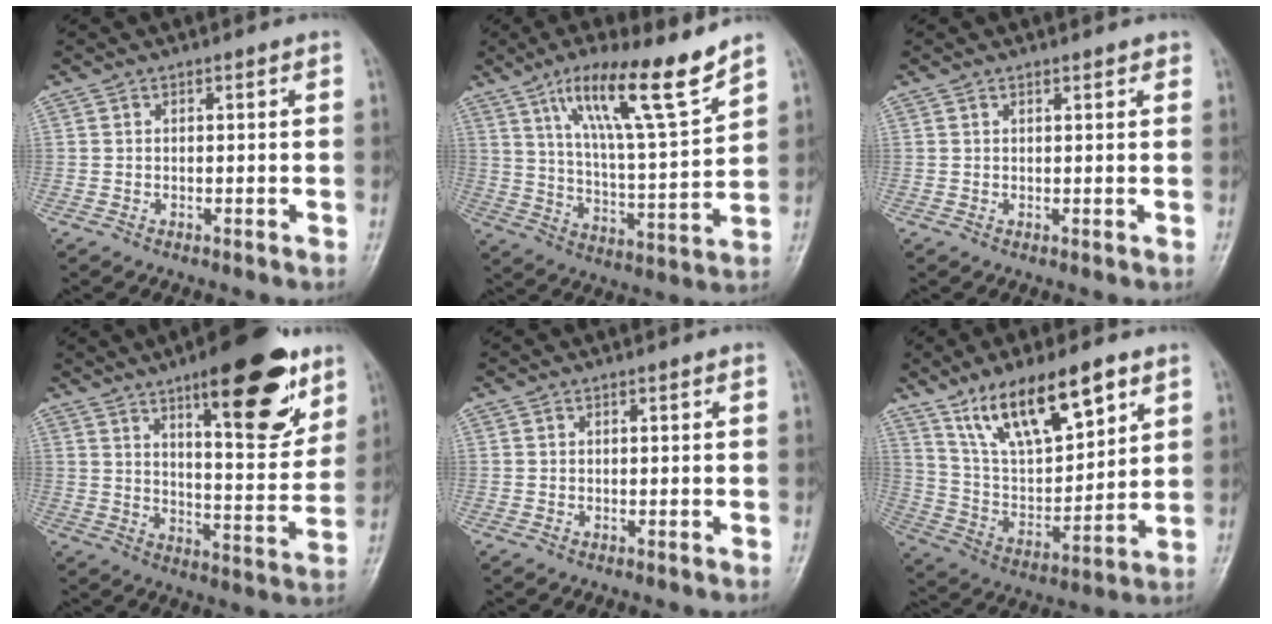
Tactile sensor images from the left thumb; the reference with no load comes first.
{"total": 16.5, "force": [10.8, 2.2, 12.3], "torque": [-0.195, -0.057, 0.191]}
{"total": 1.1, "force": [1.0, 0.4, 0.4], "torque": [-0.001, -0.004, 0.011]}
{"total": 19.7, "force": [11.4, 6.3, 14.8], "torque": [-0.164, -0.060, 0.169]}
{"total": 0.0}
{"total": 17.8, "force": [10.8, 6.8, 12.3], "torque": [-0.175, -0.043, 0.207]}